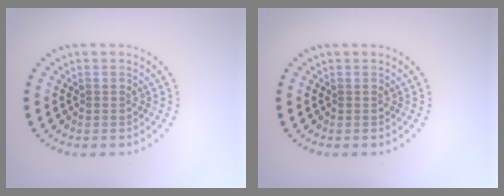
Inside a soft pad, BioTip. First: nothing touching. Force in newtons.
{"total": 0.0}